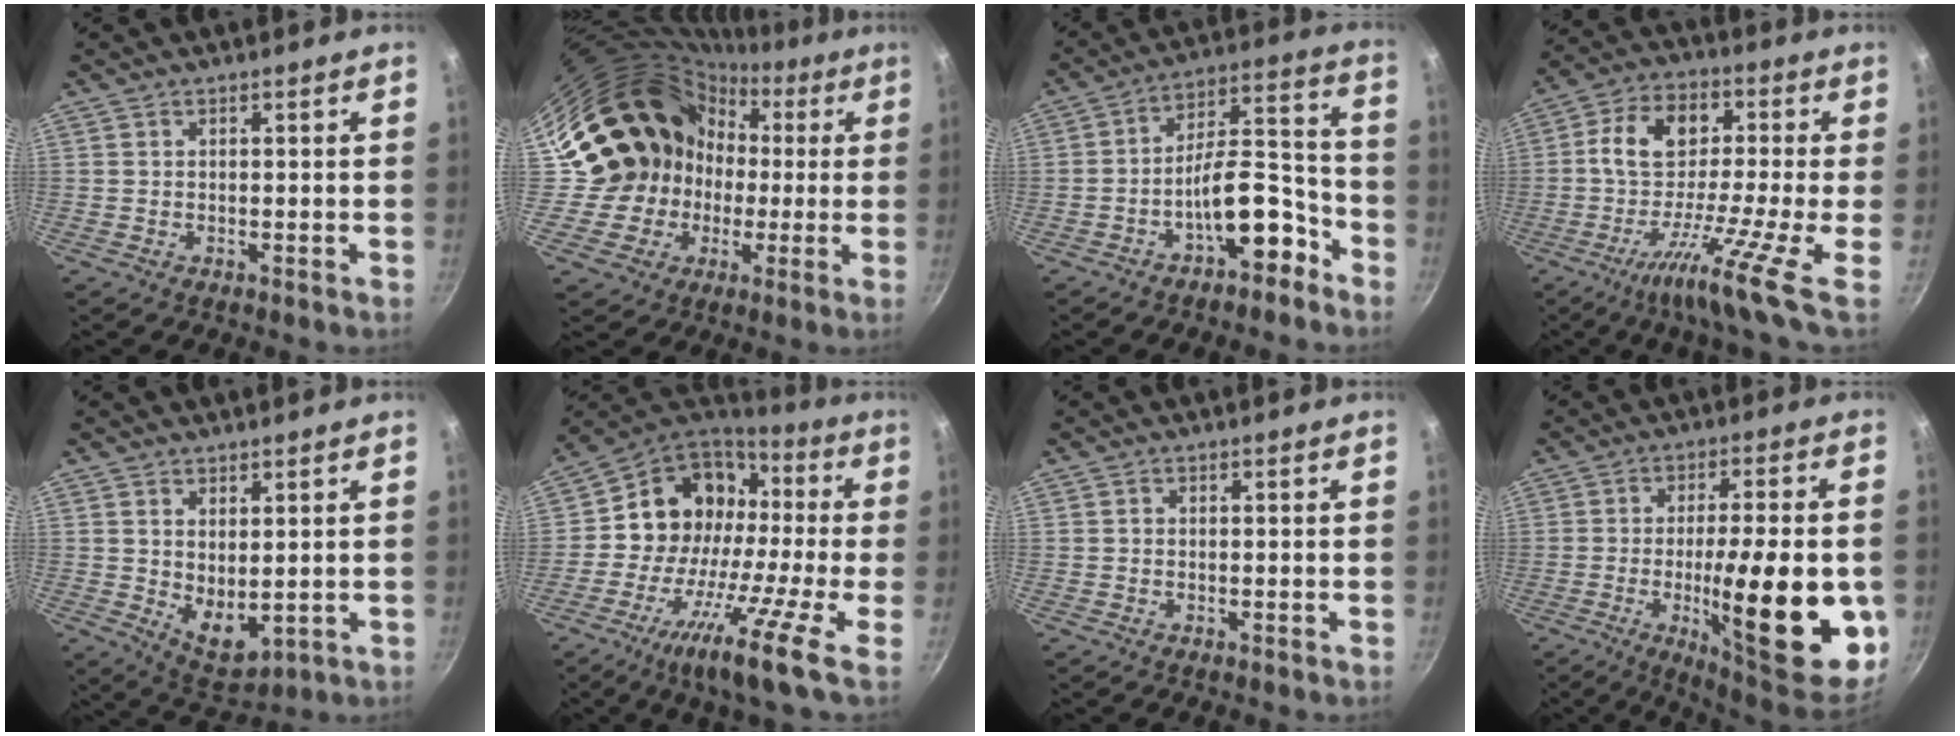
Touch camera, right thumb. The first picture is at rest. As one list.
[{"total": 20.4, "force": [0.8, 18.8, 7.7], "torque": [-0.110, 0.056, 0.022]}, {"total": 12.7, "force": [-6.7, 5.3, 9.4], "torque": [-0.106, 0.084, -0.098]}, {"total": 16.9, "force": [-4.7, 4.2, 15.6], "torque": [-0.260, 0.023, -0.117]}, {"total": 7.1, "force": [1.4, 4.0, 5.7], "torque": [-0.076, -0.028, 0.040]}, {"total": 18.9, "force": [-4.5, 9.4, 15.7], "torque": [-0.247, 0.050, -0.105]}, {"total": 0.0}, {"total": 24.6, "force": [-4.9, 6.9, 23.1], "torque": [-0.304, 0.001, -0.065]}]